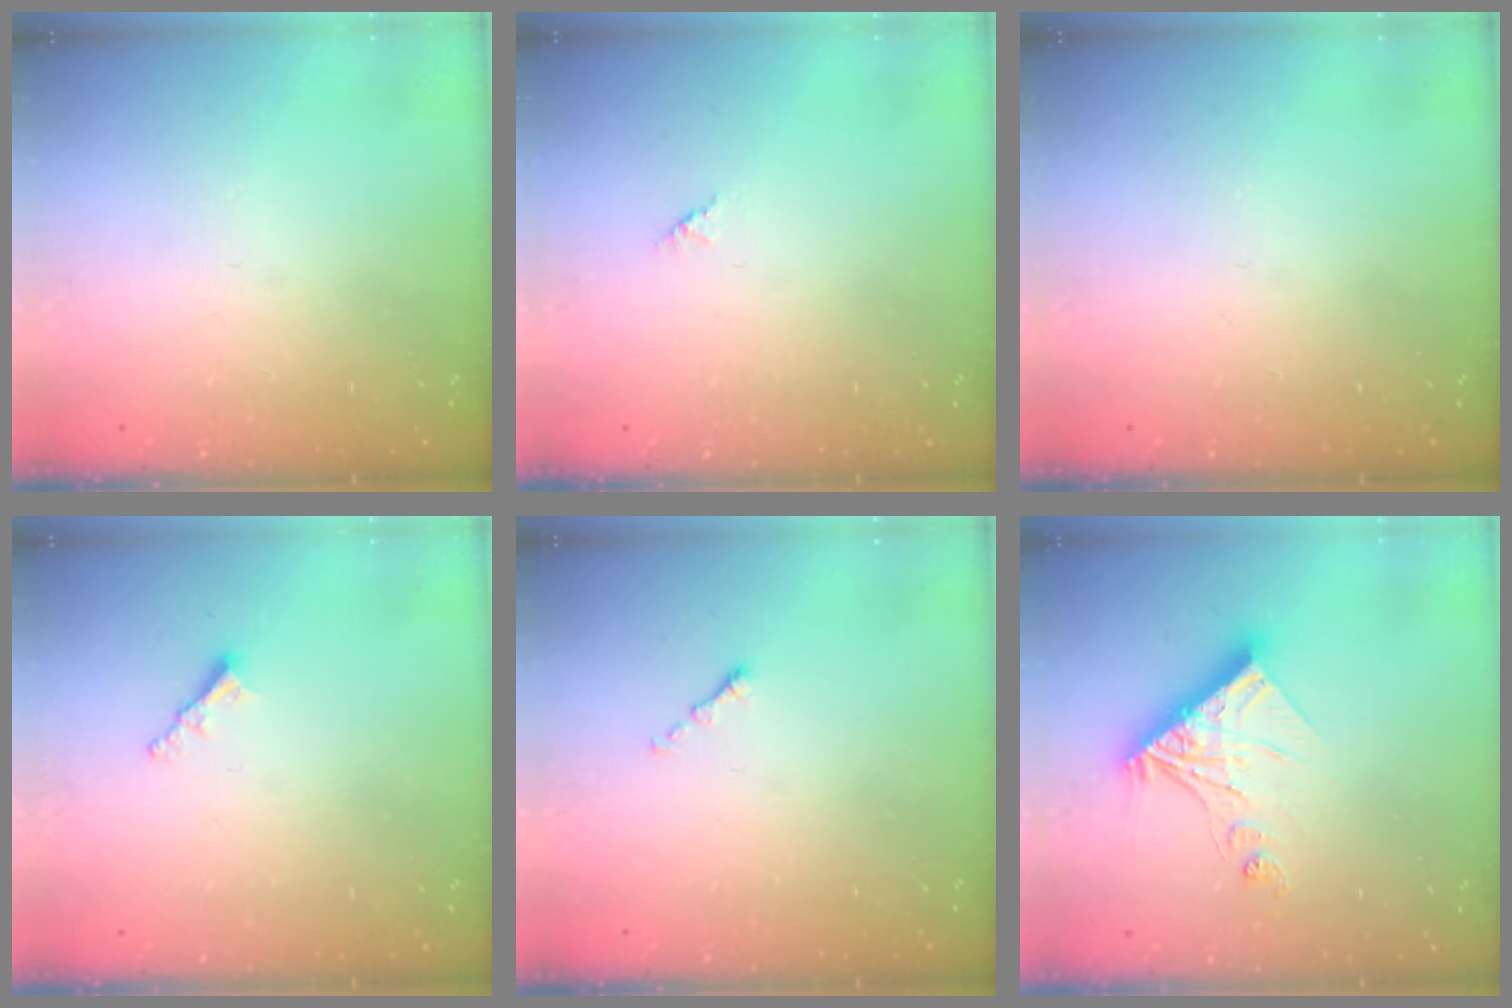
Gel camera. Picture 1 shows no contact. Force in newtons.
{"total": 1.2, "press": 1.2, "slide": 0.3}
{"total": 0.0}
{"total": 2.5, "press": 2.5, "slide": 0.3}
{"total": 0.6, "press": 0.5, "slide": 0.2}
{"total": 12.2, "press": 12.1, "slide": 0.9}